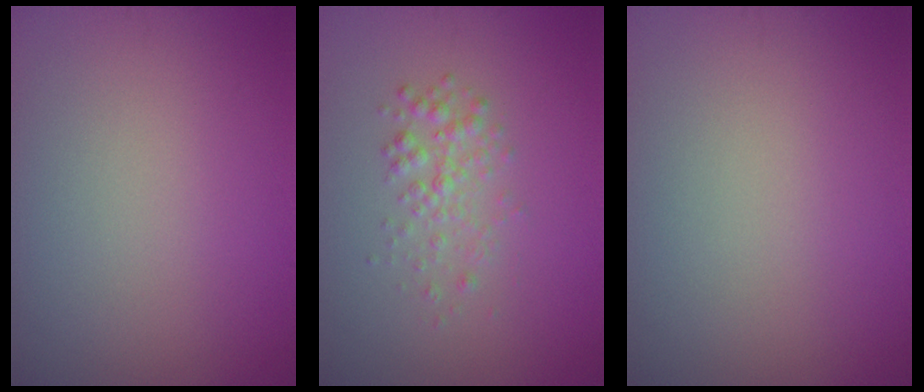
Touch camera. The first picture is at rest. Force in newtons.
{"total": 1.9, "press": 1.9, "slide": 0.0}
{"total": 0.0}